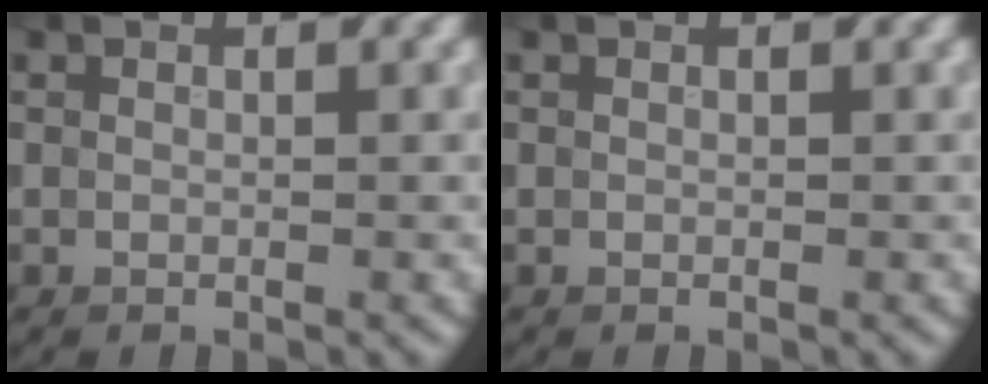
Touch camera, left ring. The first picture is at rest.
{"total": 0.0}